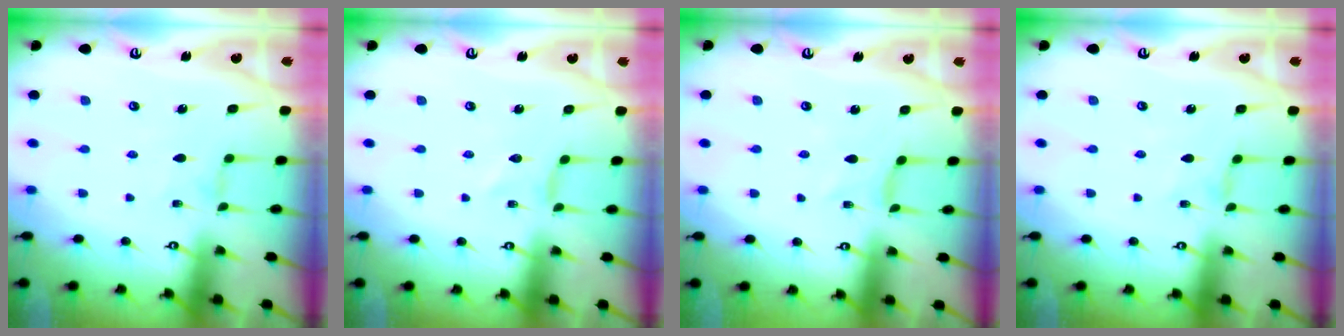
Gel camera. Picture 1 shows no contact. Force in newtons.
{"total": 0.0}
{"total": 0.7, "press": 0.6, "slide": 0.3}
{"total": 0.0}